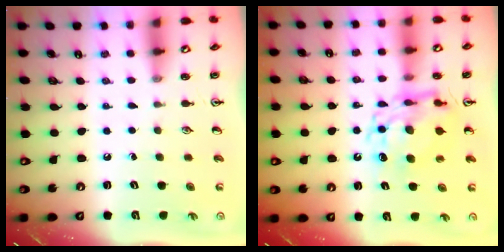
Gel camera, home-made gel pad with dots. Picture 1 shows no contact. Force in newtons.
{"total": 11.7, "press": 11.6, "slide": 1.2}